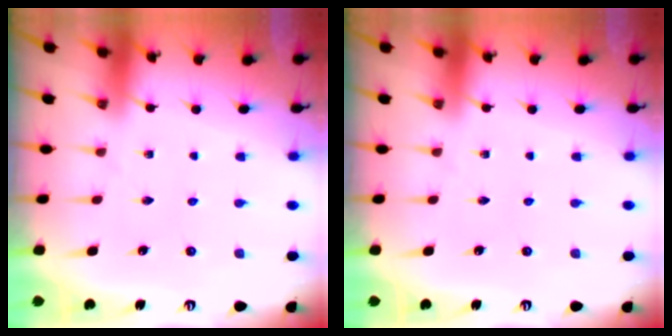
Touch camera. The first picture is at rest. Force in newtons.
{"total": 0.0}